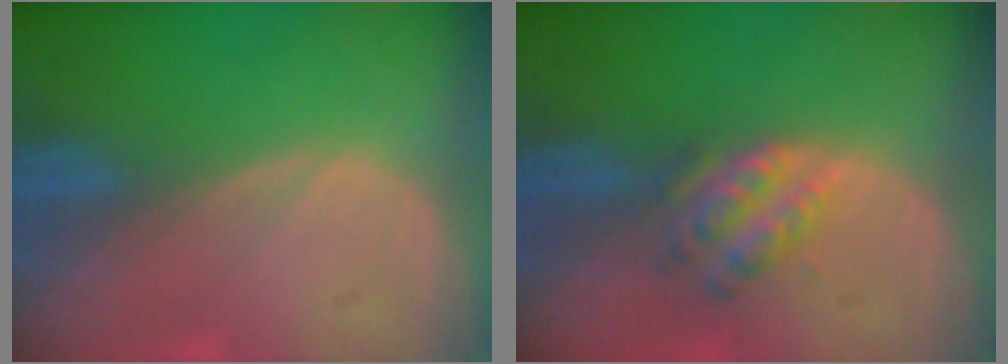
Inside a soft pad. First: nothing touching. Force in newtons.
{"total": 4.9, "press": 4.7, "slide": 1.6}